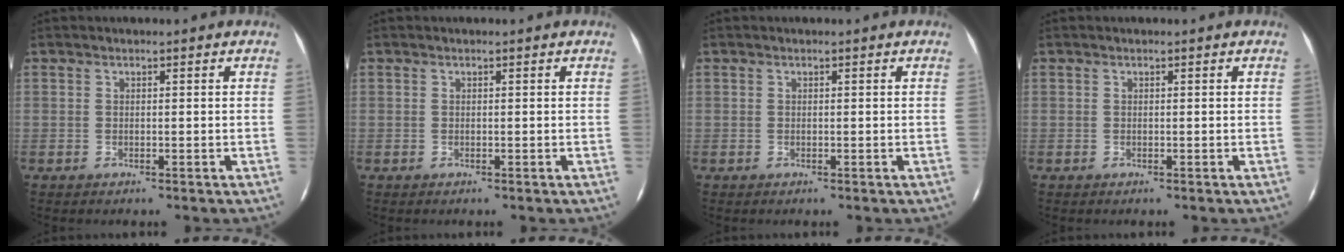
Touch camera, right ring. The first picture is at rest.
{"total": 0.0}
{"total": 0.0}
{"total": 0.0}